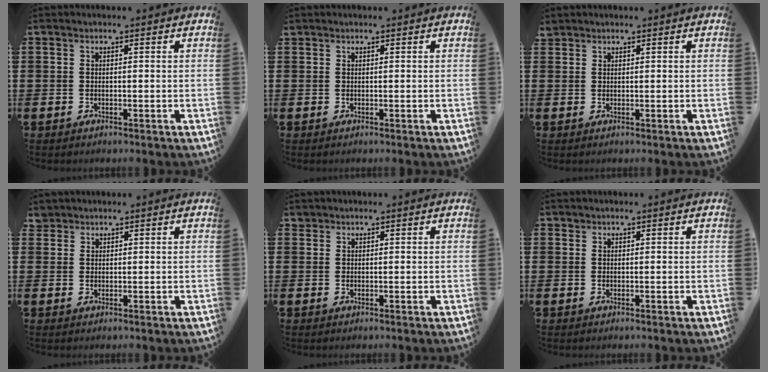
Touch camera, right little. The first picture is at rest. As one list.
[{"total": 0.0}, {"total": 1.1, "force": [1.0, 0.4, 0.0], "torque": [0.006, 0.001, 0.018]}, {"total": 1.8, "force": [1.7, 0.7, 0.0], "torque": [0.004, 0.002, 0.031]}, {"total": 0.9, "force": [0.8, 0.4, 0.0], "torque": [0.007, 0.001, 0.015]}, {"total": 0.7, "force": [0.6, 0.3, 0.0], "torque": [0.008, 0.000, 0.009]}]